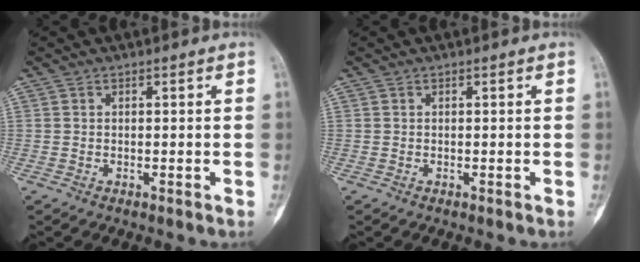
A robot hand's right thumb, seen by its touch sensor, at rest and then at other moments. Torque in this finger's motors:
{"motor_torque": [0.00, 0.00, 0.03, -0.02, 0.00]}